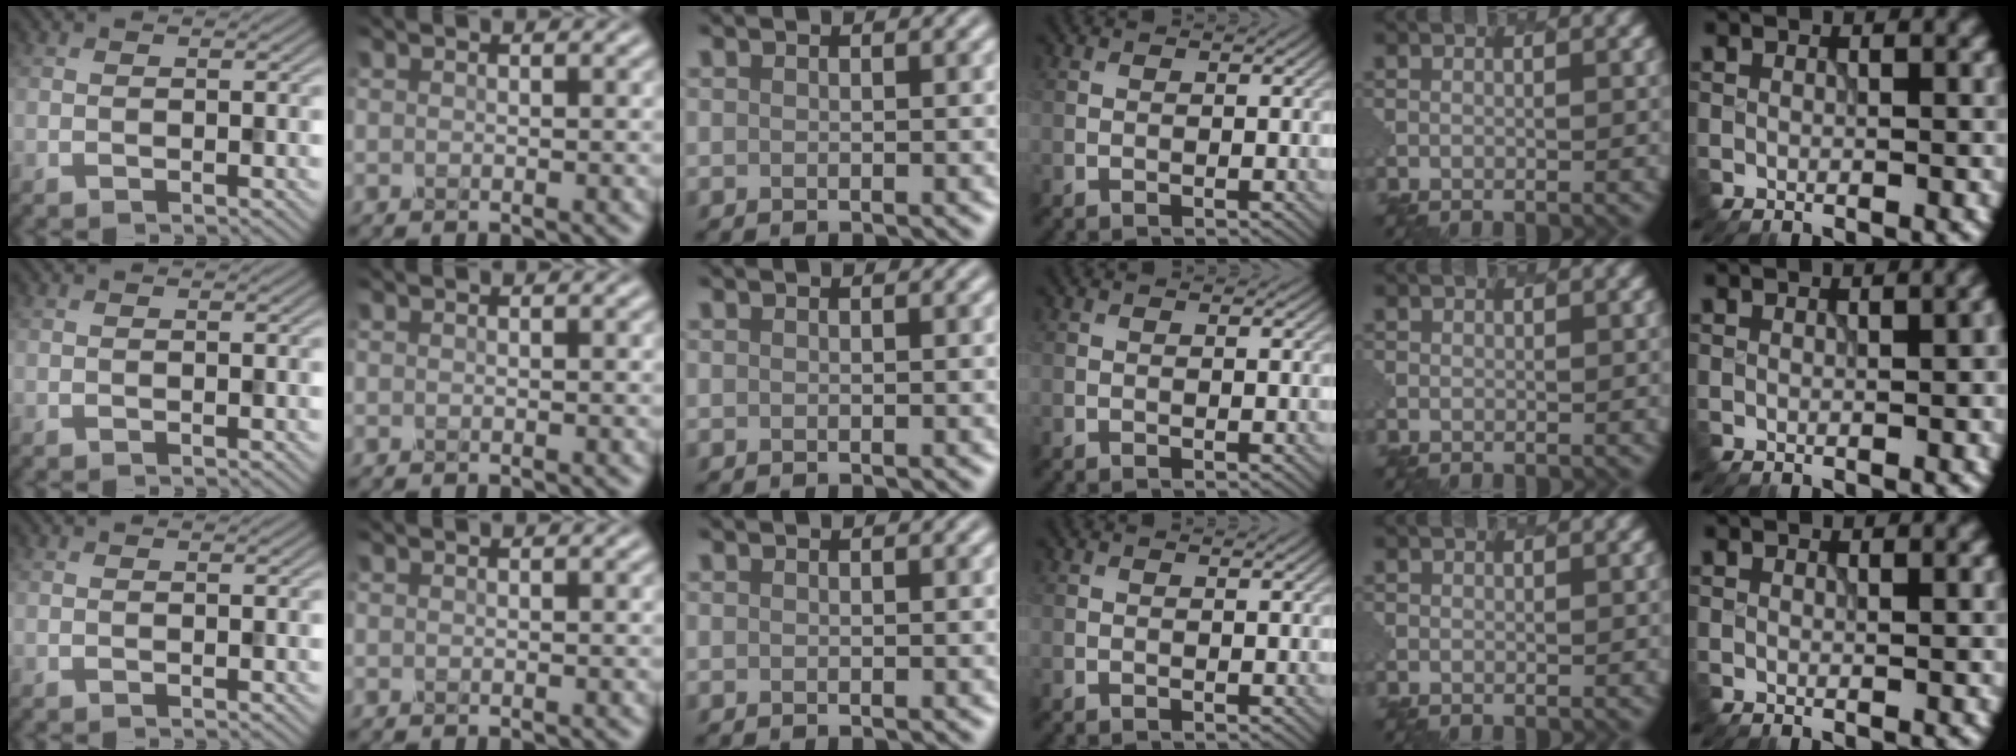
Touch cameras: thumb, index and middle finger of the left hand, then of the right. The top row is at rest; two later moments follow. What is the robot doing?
{"motion": "dispense", "object": "syringe"}